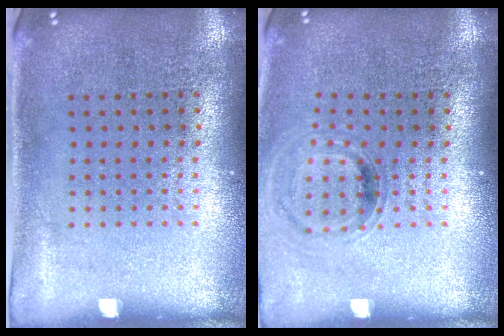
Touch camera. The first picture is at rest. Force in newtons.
{"total": 0.8, "press": 0.8, "slide": 0.1}